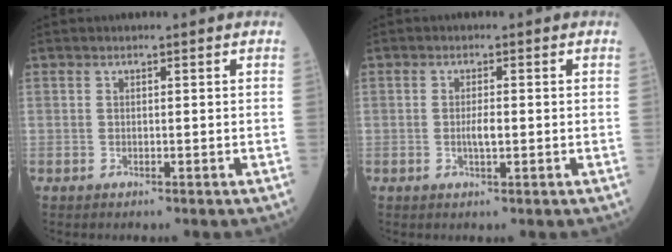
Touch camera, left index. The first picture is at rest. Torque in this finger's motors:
{"motor_torque": [0.60, 0.13, 0.05, 0.01]}